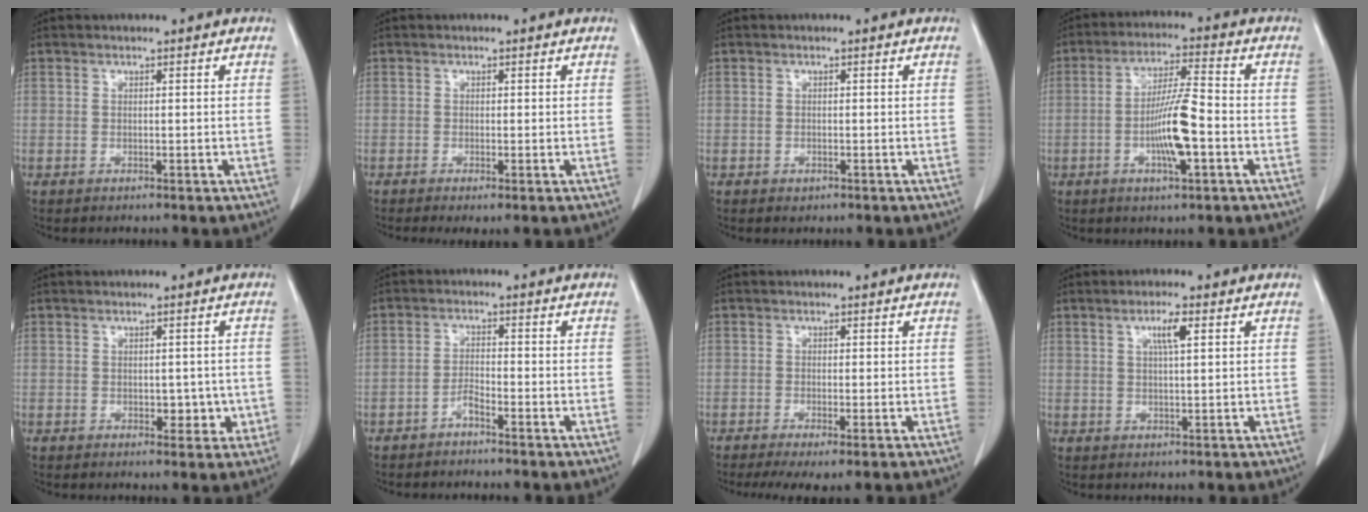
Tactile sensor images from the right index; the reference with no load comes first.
{"total": 1.7, "force": [-0.8, 0.3, 1.5], "torque": [-0.027, -0.005, -0.011]}
{"total": 0.6, "force": [-0.3, 0.5, 0.2], "torque": [-0.005, 0.001, -0.001]}
{"total": 9.0, "force": [-2.4, 0.9, 8.6], "torque": [-0.160, 0.001, -0.046]}
{"total": 3.2, "force": [-0.5, 2.2, 2.3], "torque": [-0.017, 0.005, -0.001]}
{"total": 2.0, "force": [-1.7, 0.2, 1.1], "torque": [-0.021, 0.003, -0.033]}
{"total": 4.5, "force": [-2.9, 0.7, 3.4], "torque": [-0.057, -0.015, -0.046]}
{"total": 3.3, "force": [1.3, 0.2, 3.0], "torque": [-0.054, 0.002, 0.022]}